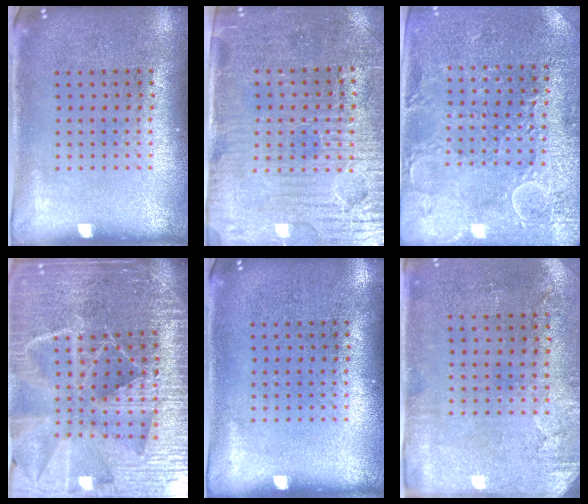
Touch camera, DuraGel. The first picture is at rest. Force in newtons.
{"total": 3.7, "press": 3.4, "slide": 1.3}
{"total": 2.9, "press": 2.8, "slide": 0.4}
{"total": 6.4, "press": 5.5, "slide": 3.2}
{"total": 0.0}
{"total": 2.9, "press": 2.4, "slide": 1.7}